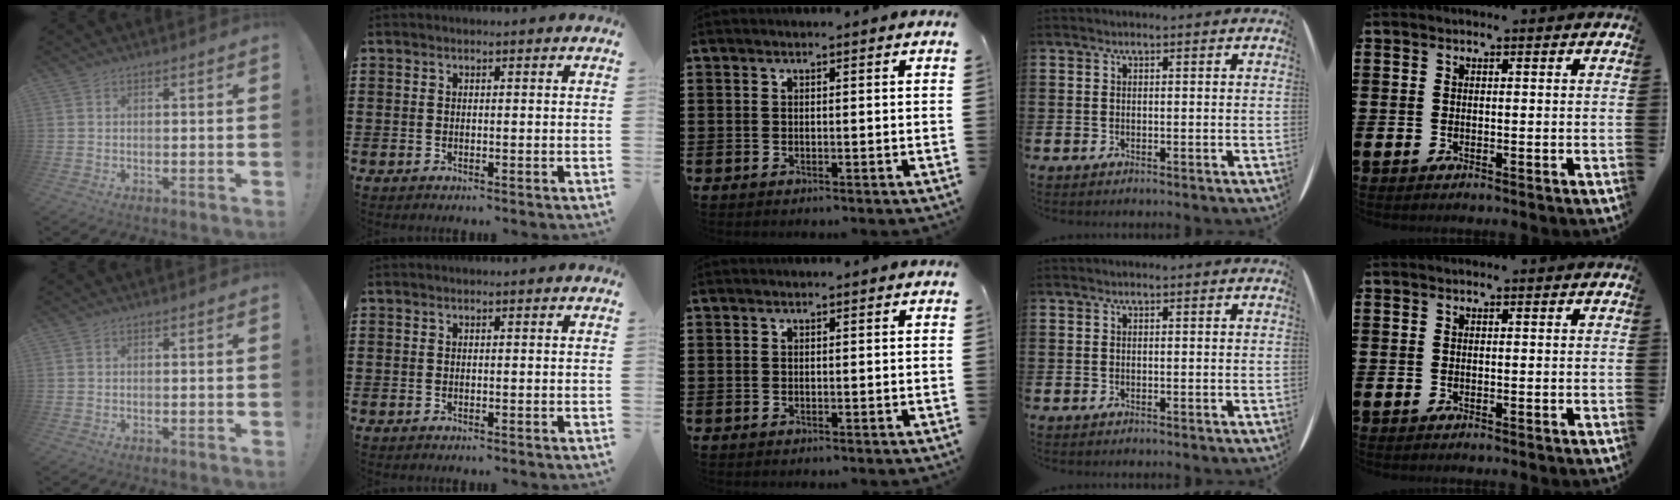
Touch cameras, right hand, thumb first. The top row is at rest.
{}